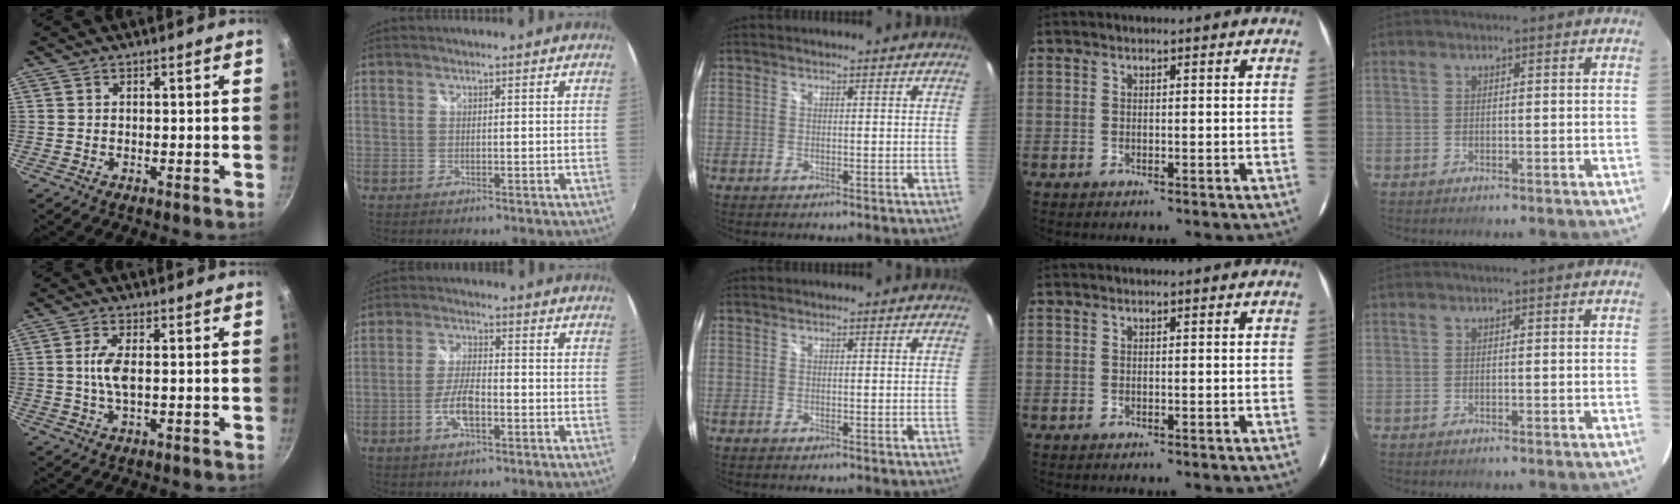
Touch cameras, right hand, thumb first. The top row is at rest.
{"thumb": {"total": 4.8, "force": [0.2, 1.9, 4.4], "torque": [-0.098, 0.003, 0.003]}, "index": {"total": 6.2, "force": [-2.4, 2.1, 5.3], "torque": [-0.111, 0.001, -0.046]}}